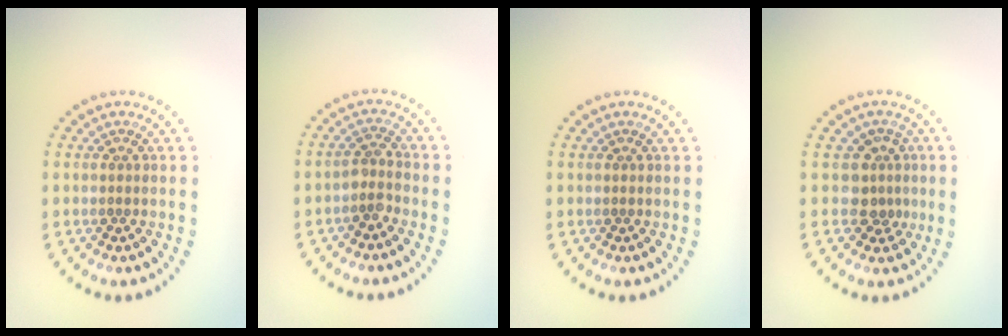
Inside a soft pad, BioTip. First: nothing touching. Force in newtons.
{"total": 1.8, "press": 1.4, "slide": 1.1}
{"total": 0.0}
{"total": 2.6, "press": 1.9, "slide": 1.7}